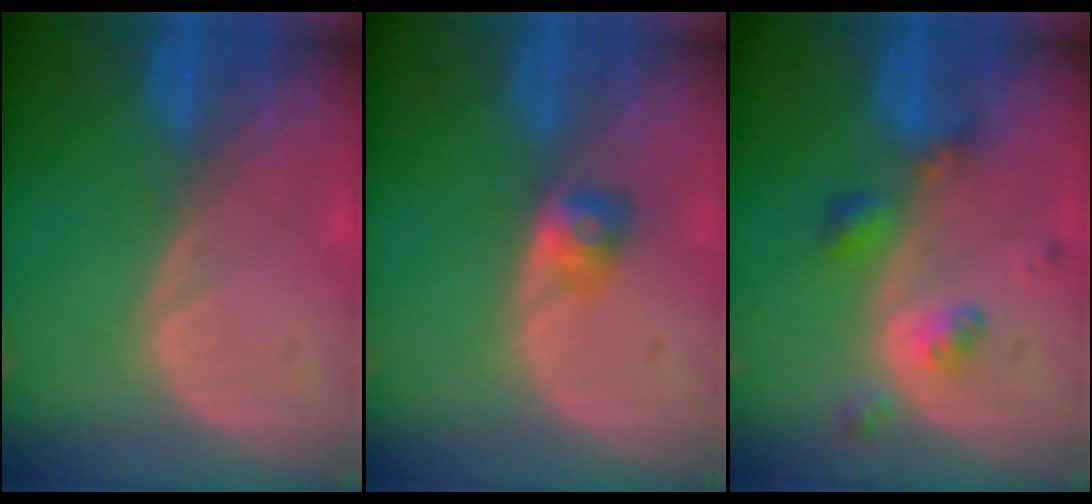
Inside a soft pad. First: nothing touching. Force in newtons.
{"total": 2.6, "press": 2.4, "slide": 0.9}
{"total": 5.3, "press": 4.5, "slide": 2.6}